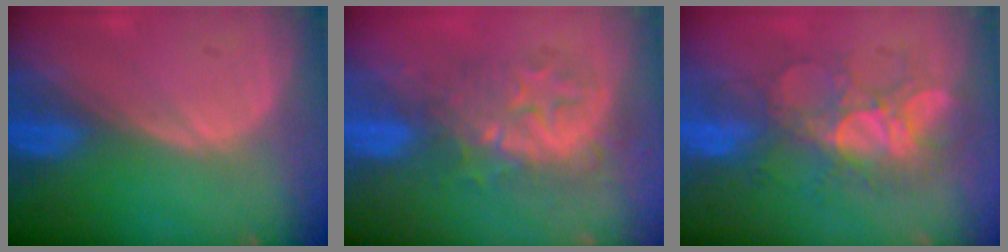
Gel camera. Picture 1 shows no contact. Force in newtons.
{"total": 9.2, "press": 7.9, "slide": 4.7}
{"total": 8.3, "press": 8.0, "slide": 2.5}